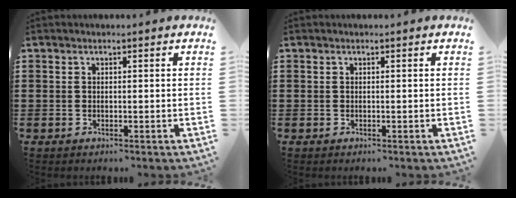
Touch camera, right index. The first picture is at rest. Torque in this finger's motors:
{"motor_torque": [0.00, 0.00, 0.00, -0.01]}